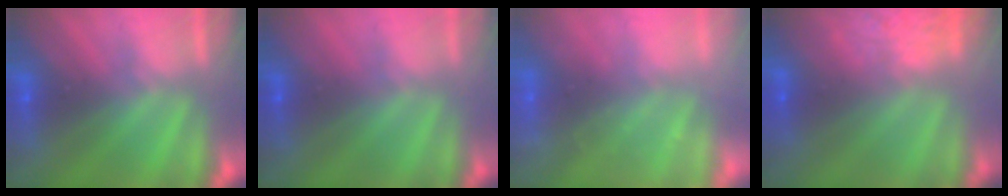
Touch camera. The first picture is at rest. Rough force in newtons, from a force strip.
{"total": 2.4}
{"total": 2.3}
{"total": 5.9}